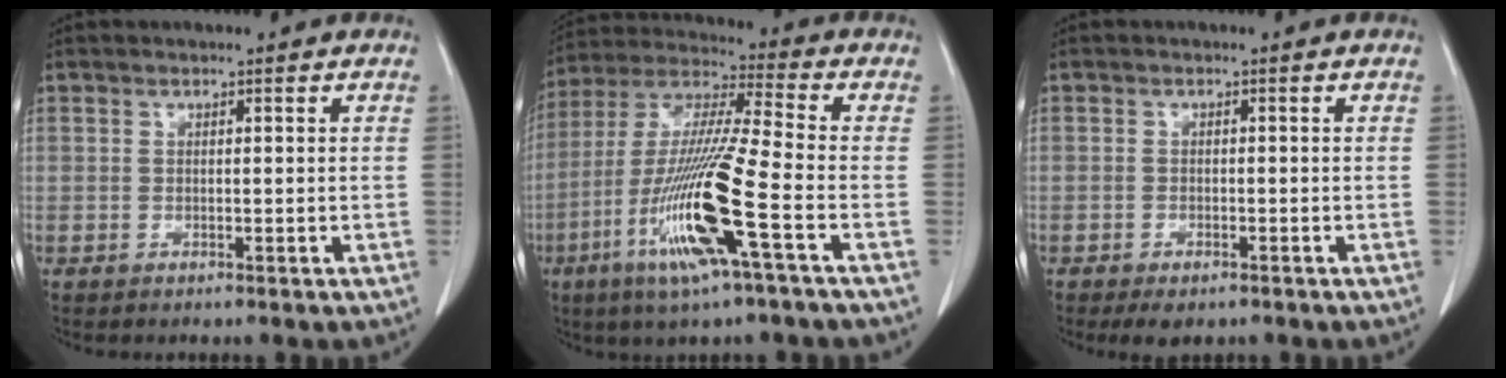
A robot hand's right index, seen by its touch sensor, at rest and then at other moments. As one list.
[{"total": 17.2, "force": [-6.3, -0.1, 15.9], "torque": [-0.331, -0.022, -0.126]}, {"total": 2.9, "force": [-2.0, 1.4, 1.7], "torque": [-0.026, -0.003, -0.021]}]